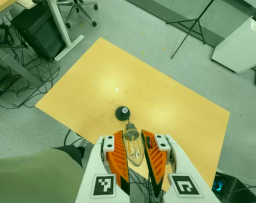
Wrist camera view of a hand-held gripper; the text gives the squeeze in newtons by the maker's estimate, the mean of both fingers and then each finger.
{"total": 21.3, "left": 24.2, "right": 18.4}